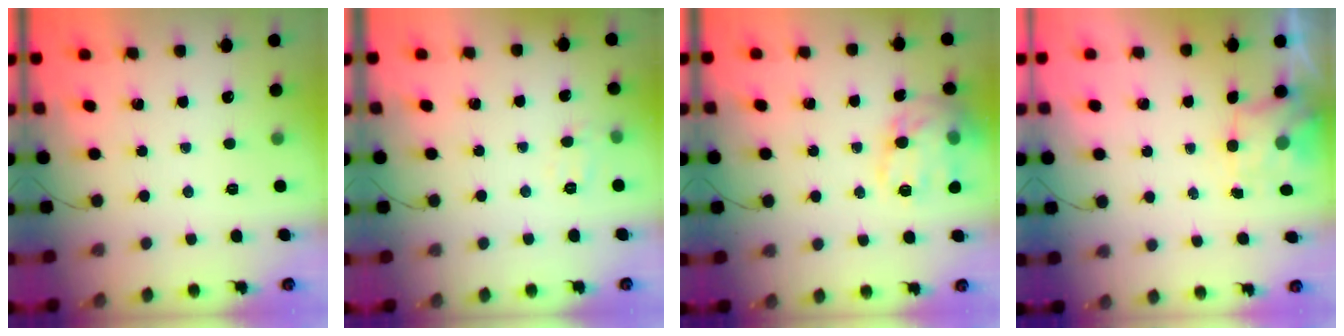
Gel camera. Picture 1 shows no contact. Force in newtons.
{"total": 6.2, "press": 6.0, "slide": 1.4}
{"total": 14.4, "press": 14.3, "slide": 1.6}
{"total": 2.0, "press": 1.9, "slide": 0.5}